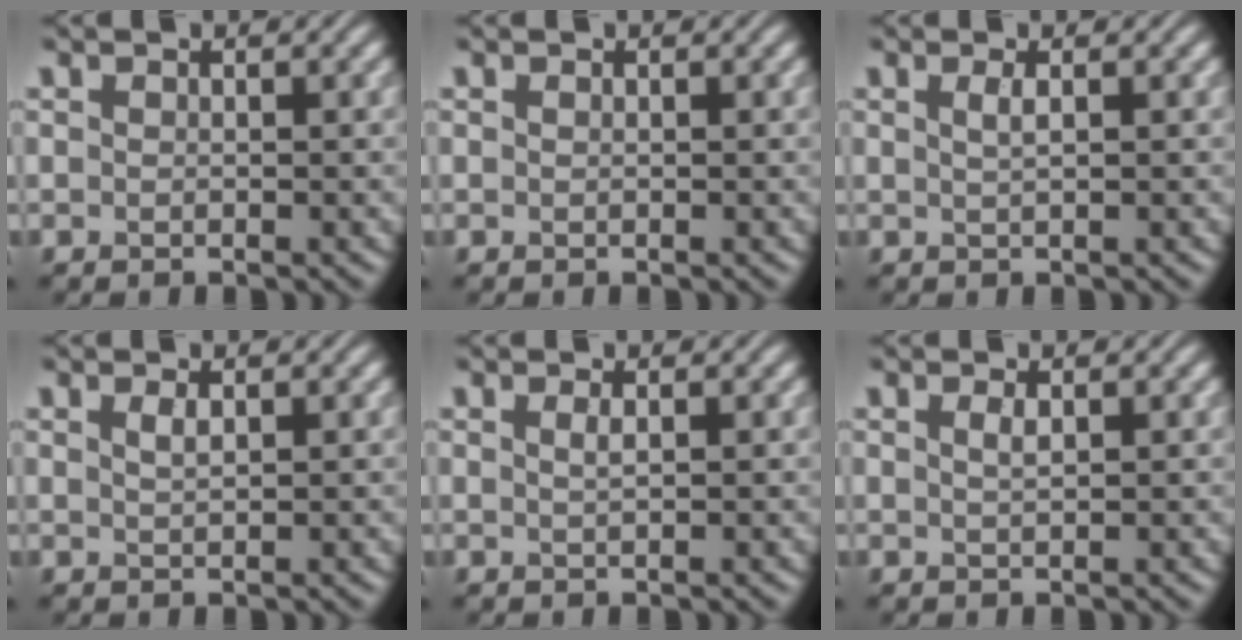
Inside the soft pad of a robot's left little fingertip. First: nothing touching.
{"total": 0.0}
{"total": 1.2, "force": [0.4, 0.4, 1.0], "torque": [-0.017, 0.004, 0.006]}
{"total": 0.9, "force": [0.5, 0.3, 0.7], "torque": [-0.016, 0.002, 0.010]}
{"total": 0.9, "force": [0.3, 0.3, 0.8], "torque": [-0.012, 0.004, 0.004]}
{"total": 0.9, "force": [0.4, 0.2, 0.8], "torque": [-0.016, 0.002, 0.007]}